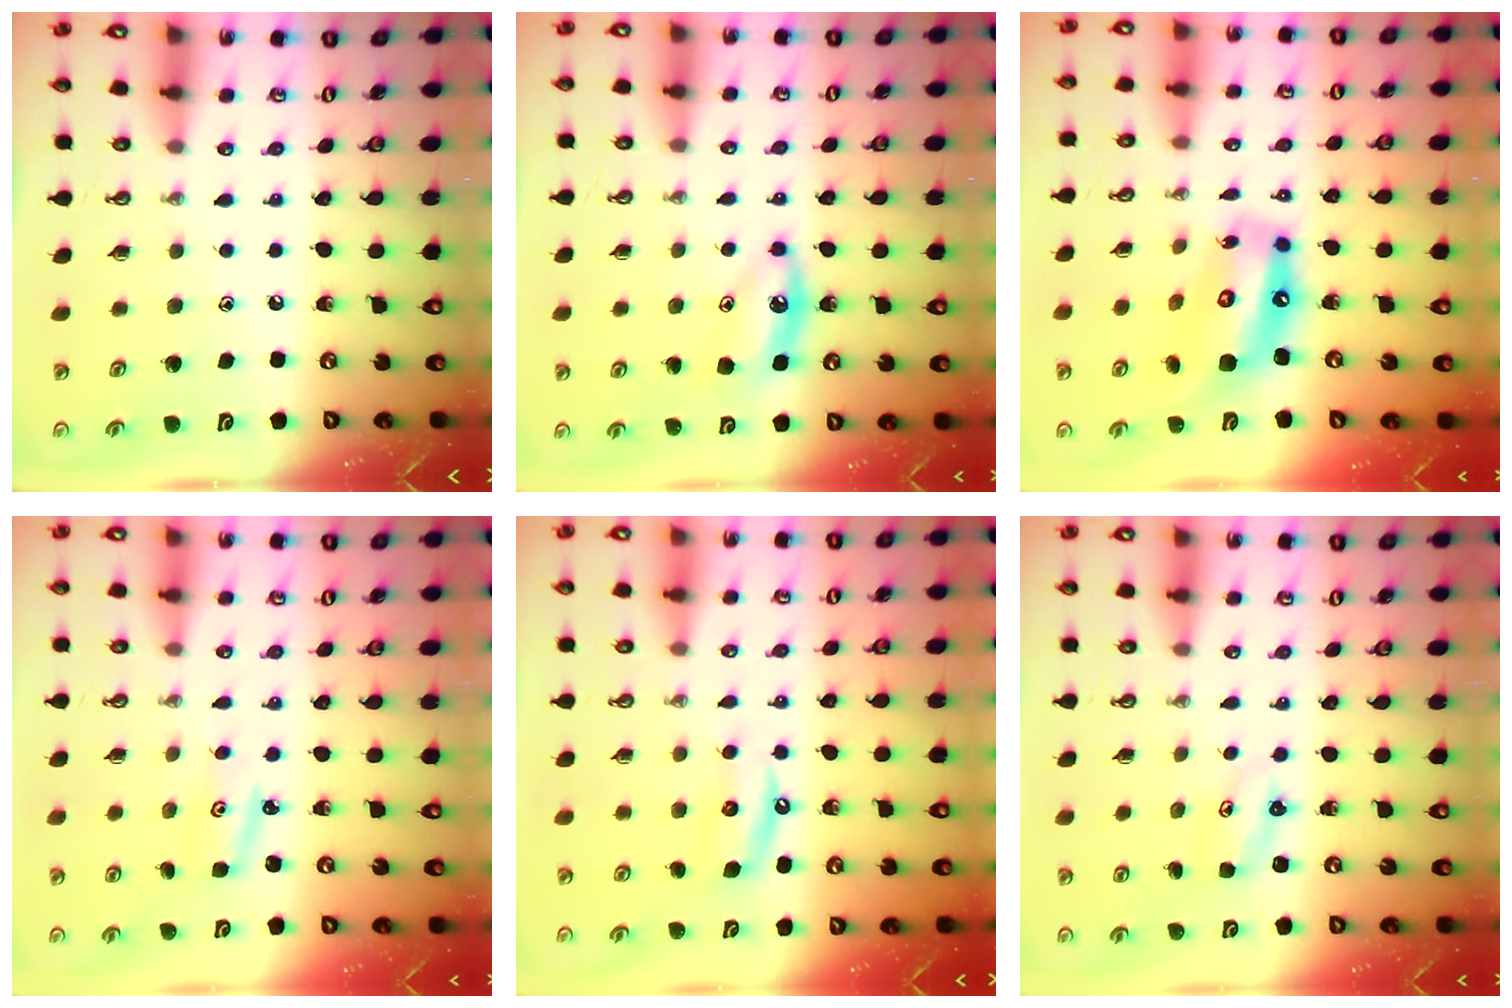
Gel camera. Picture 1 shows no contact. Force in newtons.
{"total": 7.1, "press": 7.0, "slide": 0.8}
{"total": 15.2, "press": 15.1, "slide": 1.7}
{"total": 2.7, "press": 2.7, "slide": 0.3}
{"total": 5.0, "press": 5.0, "slide": 0.5}
{"total": 2.8, "press": 2.8, "slide": 0.3}